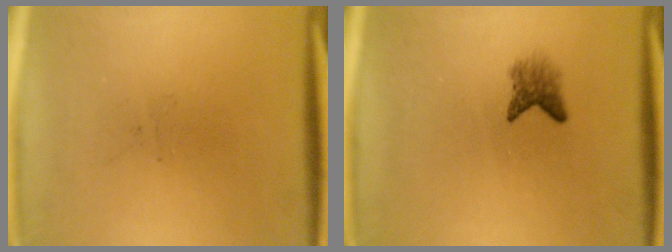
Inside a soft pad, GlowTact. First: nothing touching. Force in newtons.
{"total": 2.3}